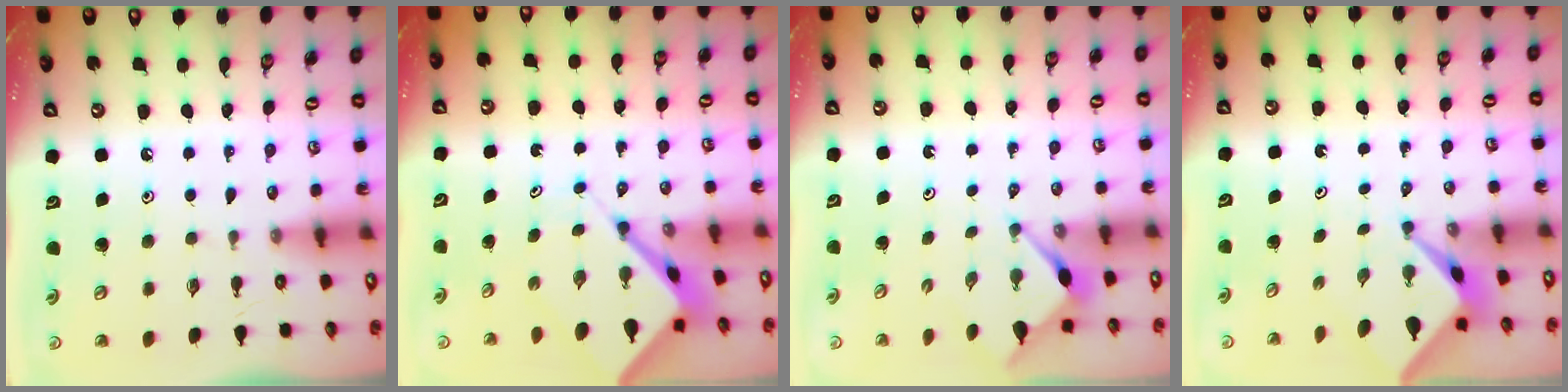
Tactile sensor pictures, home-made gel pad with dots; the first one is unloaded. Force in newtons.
{"total": 6.8, "press": 6.8, "slide": 0.4}
{"total": 2.9, "press": 2.9, "slide": 0.1}
{"total": 2.3, "press": 2.3, "slide": 0.3}